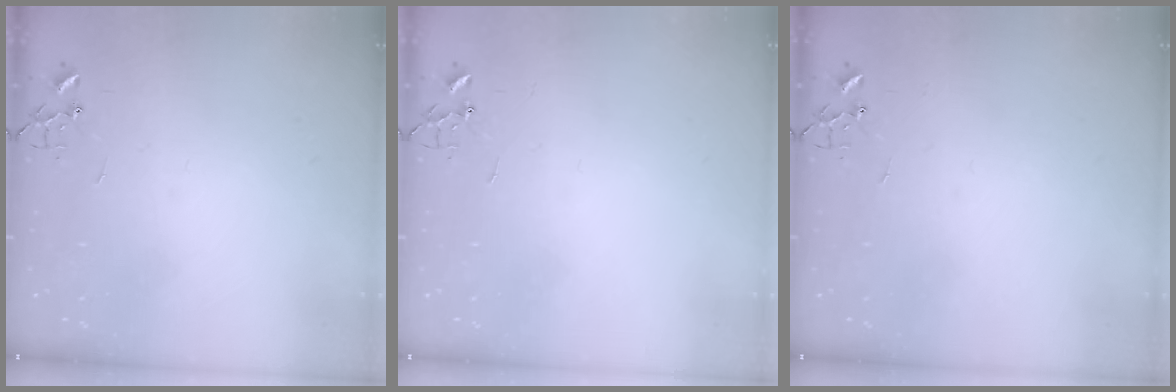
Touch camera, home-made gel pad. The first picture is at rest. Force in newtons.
{"total": 0.0}
{"total": 0.0}